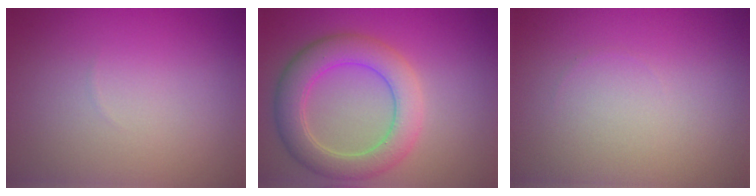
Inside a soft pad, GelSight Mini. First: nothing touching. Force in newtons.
{"total": 5.5, "press": 5.4, "slide": 0.4}
{"total": 0.0}